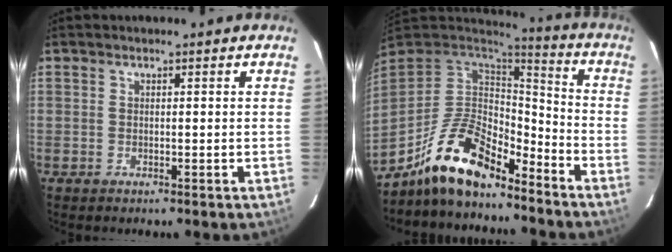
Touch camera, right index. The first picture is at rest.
{"total": 16.1, "force": [-11.9, 5.5, 9.3], "torque": [-0.197, -0.004, -0.223]}